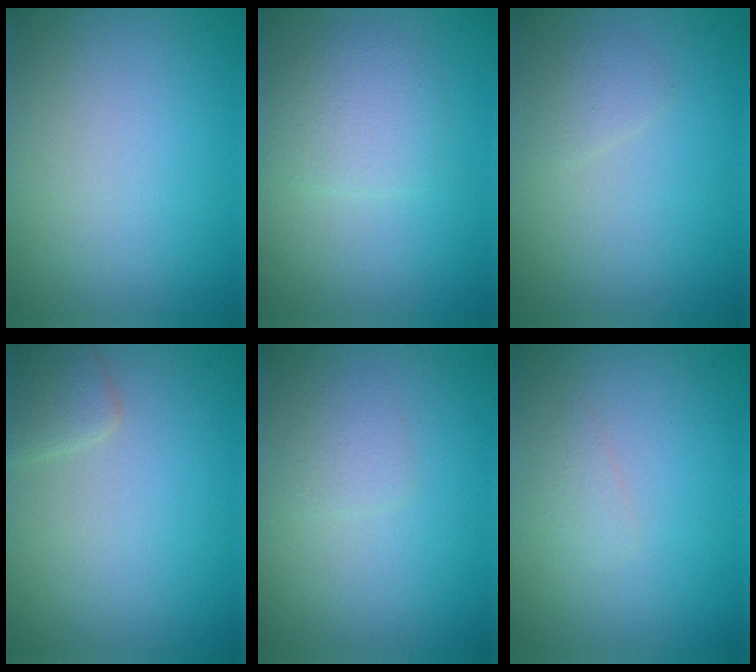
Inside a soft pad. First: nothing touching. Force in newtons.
{"total": 3.3, "press": 3.3, "slide": 0.2}
{"total": 1.0, "press": 1.0, "slide": 0.0}
{"total": 2.0, "press": 2.0, "slide": 0.0}
{"total": 1.2, "press": 1.2, "slide": 0.0}
{"total": 0.9, "press": 0.9, "slide": 0.1}